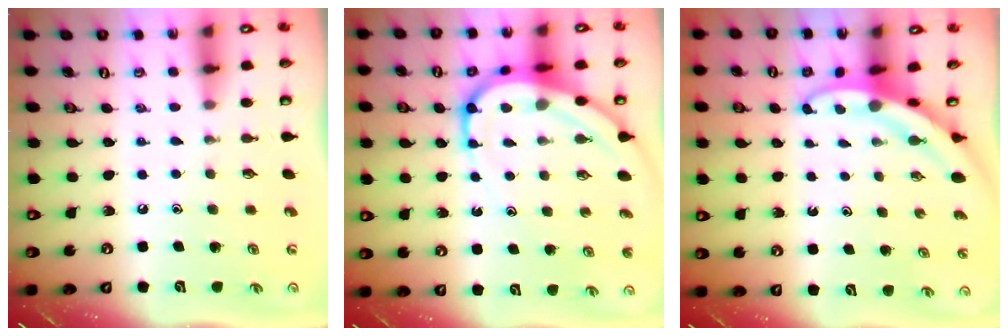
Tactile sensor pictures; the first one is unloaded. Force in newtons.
{"total": 11.2, "press": 11.1, "slide": 1.1}
{"total": 3.3, "press": 3.3, "slide": 0.3}